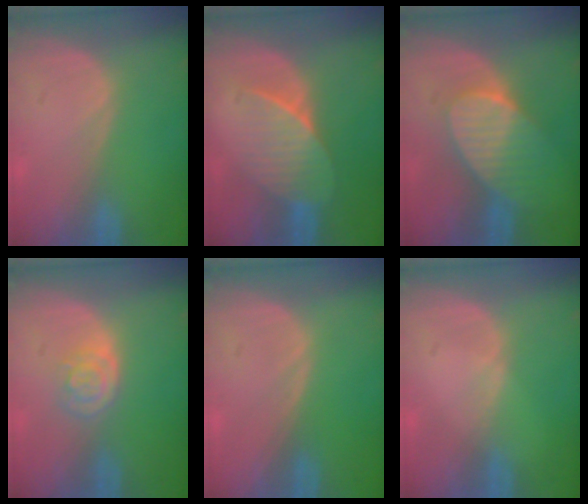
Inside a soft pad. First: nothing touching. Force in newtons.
{"total": 7.3, "press": 6.7, "slide": 2.9}
{"total": 7.0, "press": 6.9, "slide": 1.2}
{"total": 3.3, "press": 3.3, "slide": 0.1}
{"total": 0.0}
{"total": 0.6, "press": 0.5, "slide": 0.2}